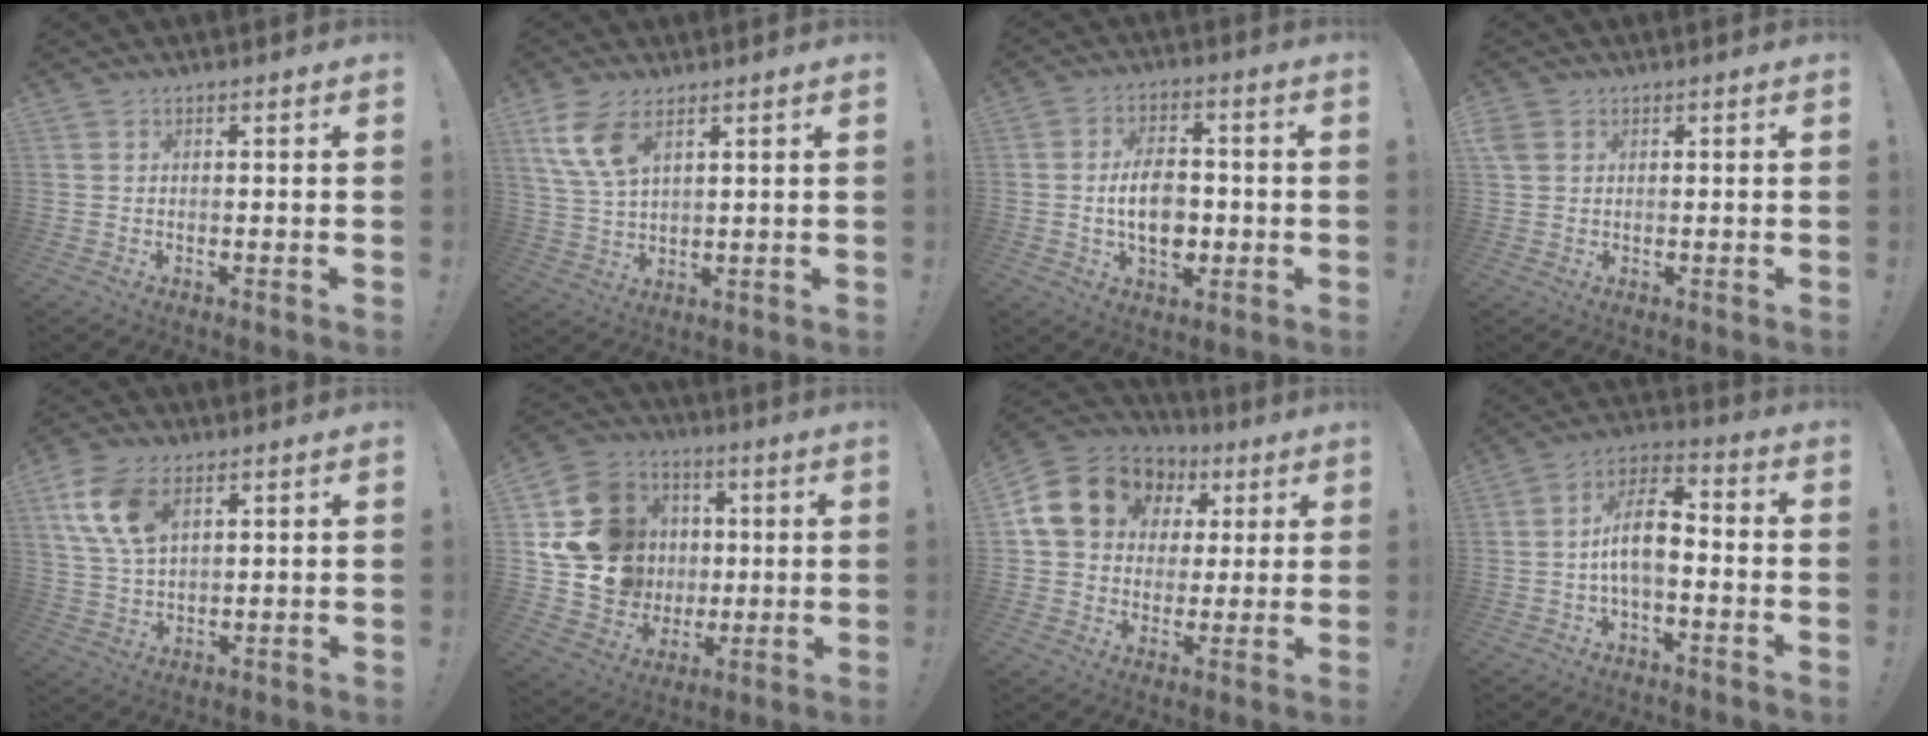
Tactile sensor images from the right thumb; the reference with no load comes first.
{"total": 9.6, "force": [5.3, 4.6, 6.5], "torque": [-0.133, -0.020, 0.097]}
{"total": 10.9, "force": [-1.1, 7.3, 8.0], "torque": [-0.131, 0.000, -0.019]}
{"total": 3.1, "force": [1.5, 2.3, 1.5], "torque": [-0.026, 0.000, 0.030]}
{"total": 11.7, "force": [5.4, 6.6, 8.0], "torque": [-0.159, -0.011, 0.103]}
{"total": 18.6, "force": [3.0, 16.7, 7.6], "torque": [-0.112, 0.002, 0.095]}
{"total": 17.1, "force": [6.2, 13.7, 8.1], "torque": [-0.127, -0.014, 0.131]}
{"total": 10.3, "force": [-1.5, 5.0, 8.9], "torque": [-0.163, 0.013, -0.024]}